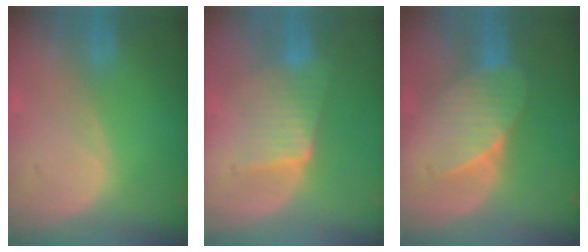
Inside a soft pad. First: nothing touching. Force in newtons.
{"total": 6.0, "press": 5.8, "slide": 1.7}
{"total": 6.9, "press": 6.6, "slide": 2.1}